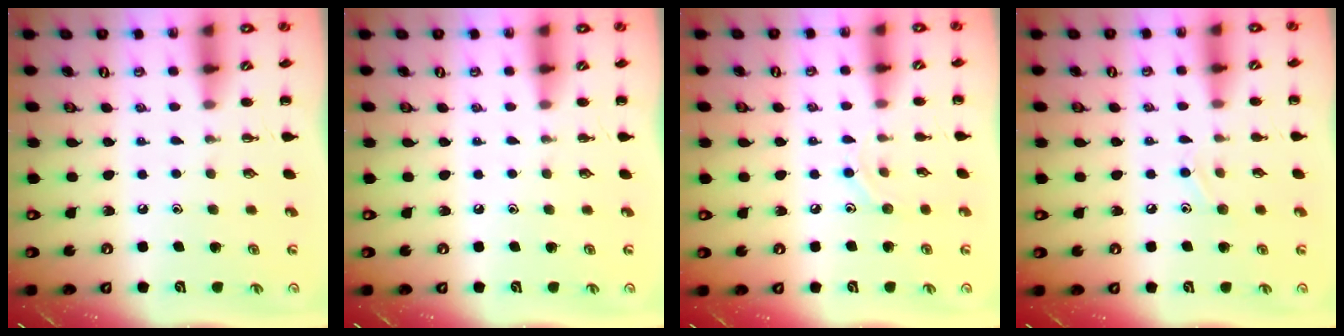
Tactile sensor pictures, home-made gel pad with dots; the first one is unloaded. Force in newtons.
{"total": 0.0}
{"total": 6.3, "press": 6.0, "slide": 1.7}
{"total": 6.8, "press": 6.5, "slide": 2.0}